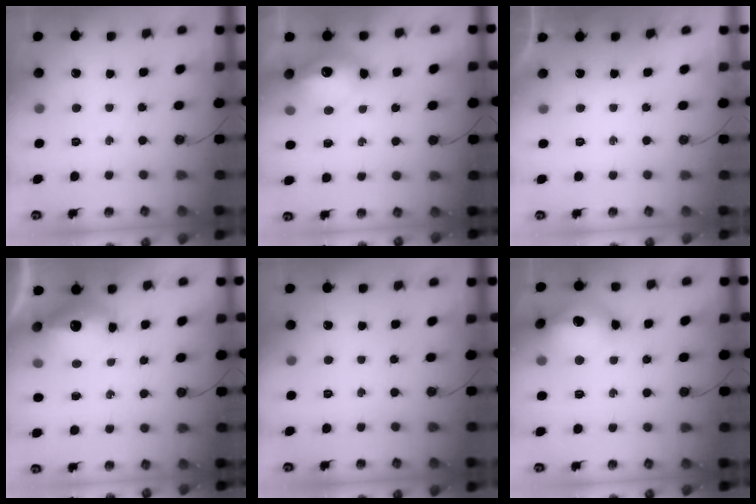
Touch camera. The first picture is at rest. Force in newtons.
{"total": 14.1, "press": 14.1, "slide": 1.3}
{"total": 0.0}
{"total": 14.6, "press": 14.5, "slide": 1.2}
{"total": 0.0}
{"total": 16.0, "press": 15.9, "slide": 1.9}